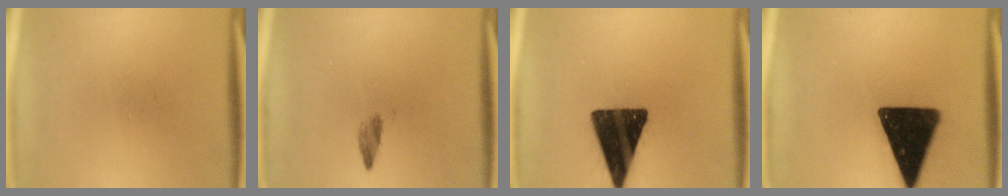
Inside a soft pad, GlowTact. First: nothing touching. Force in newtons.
{"total": 1.4}
{"total": 16.5}
{"total": 17.5}